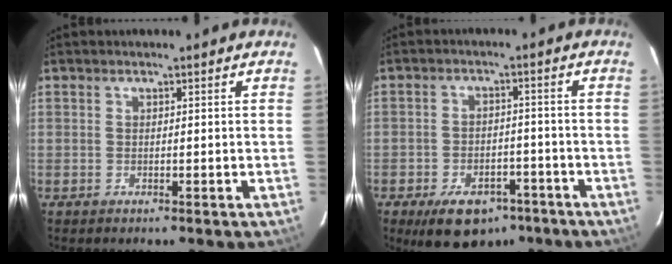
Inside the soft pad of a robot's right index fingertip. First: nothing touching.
{"total": 9.7, "force": [-6.5, 5.3, 4.9], "torque": [-0.078, 0.000, -0.094]}